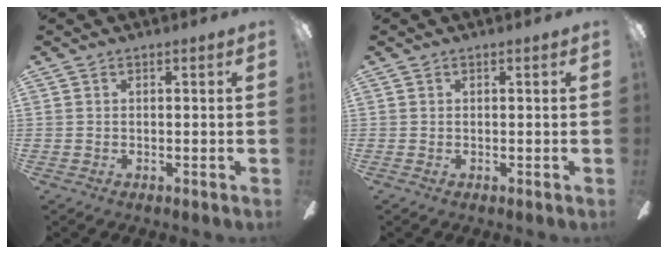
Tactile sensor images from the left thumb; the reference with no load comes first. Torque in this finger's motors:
{"motor_torque": [-0.10, 0.05, -0.07, 0.04, -0.01]}